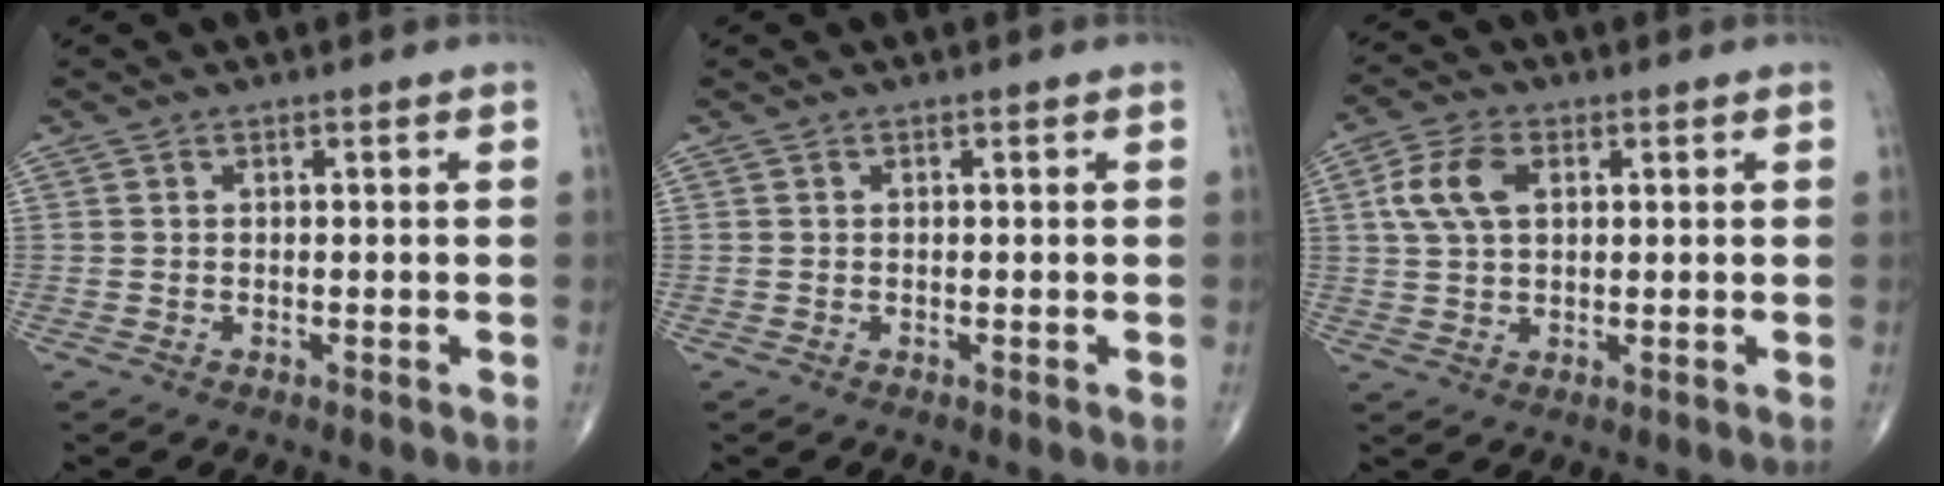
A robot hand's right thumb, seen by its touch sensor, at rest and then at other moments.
{"total": 0.0}
{"total": 7.5, "force": [2.0, 4.7, 5.6], "torque": [-0.112, 0.008, 0.037]}